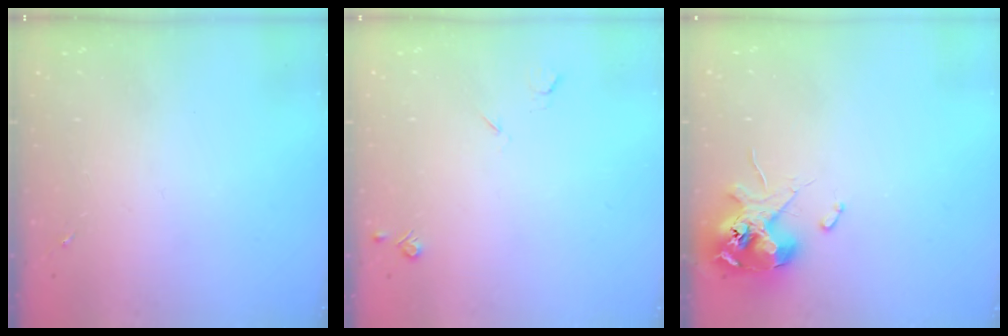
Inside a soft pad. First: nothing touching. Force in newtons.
{"total": 4.6, "press": 4.5, "slide": 0.7}
{"total": 12.1, "press": 11.9, "slide": 1.8}